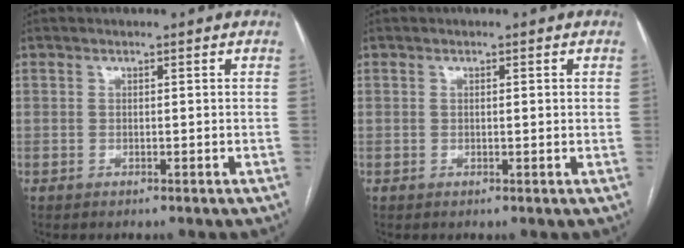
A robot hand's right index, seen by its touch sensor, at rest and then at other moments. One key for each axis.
{"total": 0.9, "fx": 0.2, "fy": 0.1, "fz": 0.8, "tx": -0.016, "ty": 0.001, "tz": 0.003}